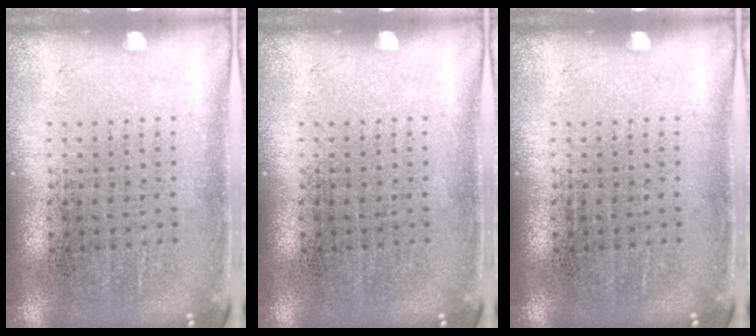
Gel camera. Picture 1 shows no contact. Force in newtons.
{"total": 0.0}
{"total": 0.0}